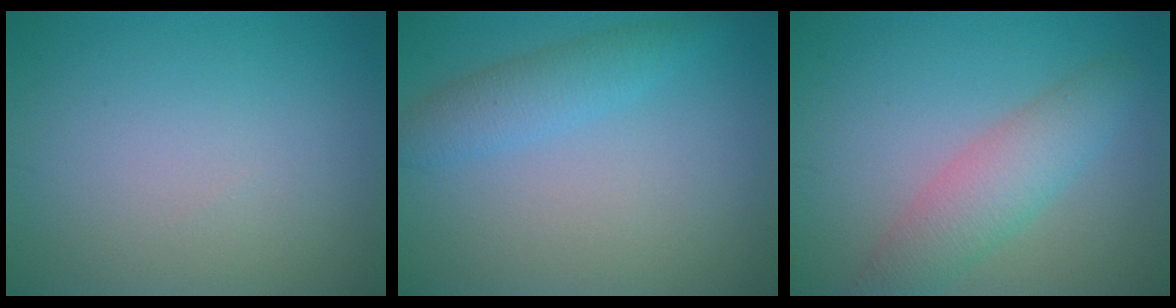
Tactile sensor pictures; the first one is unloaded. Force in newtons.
{"total": 2.7, "press": 2.7, "slide": 0.1}
{"total": 4.2, "press": 4.2, "slide": 0.2}